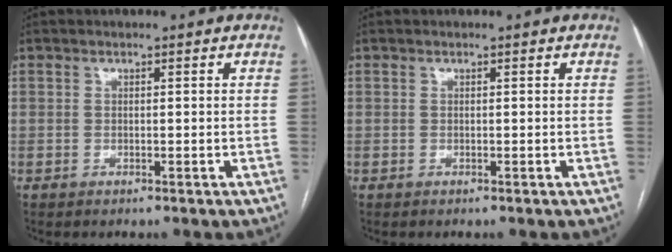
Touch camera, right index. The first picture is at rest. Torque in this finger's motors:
{"motor_torque": [0.00, 0.00, 0.00, 0.00]}